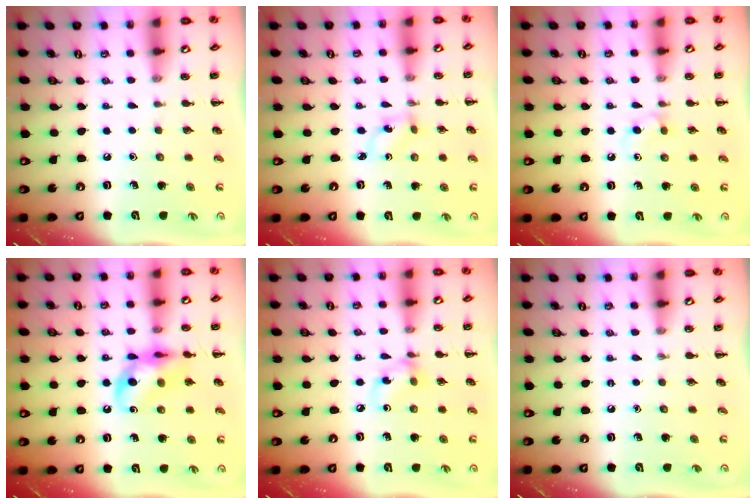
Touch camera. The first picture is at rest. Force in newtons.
{"total": 0.9, "press": 0.8, "slide": 0.5}
{"total": 3.4, "press": 3.2, "slide": 1.4}
{"total": 13.3, "press": 13.0, "slide": 2.5}
{"total": 5.4, "press": 5.3, "slide": 1.2}
{"total": 0.0}